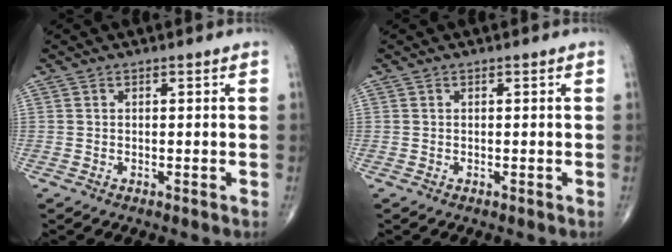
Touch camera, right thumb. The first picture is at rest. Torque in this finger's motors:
{"motor_torque": [0.00, 0.00, 0.02, 0.01, 0.00]}